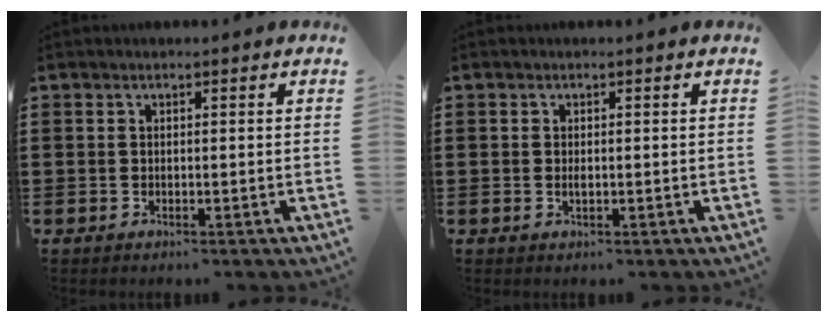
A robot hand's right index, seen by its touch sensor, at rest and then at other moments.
{"total": 0.9, "force": [-0.1, 0.4, 0.7], "torque": [-0.016, -0.002, -0.002]}